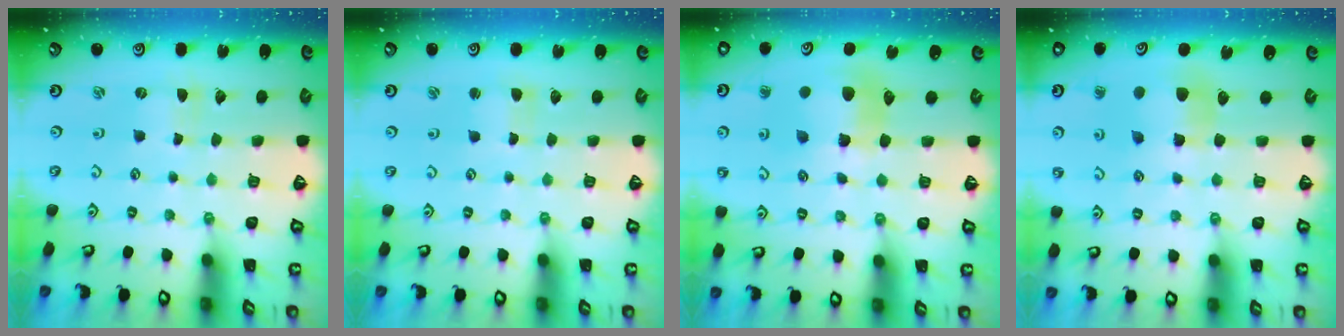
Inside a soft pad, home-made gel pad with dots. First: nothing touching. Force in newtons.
{"total": 1.3, "press": 1.3, "slide": 0.3}
{"total": 10.6, "press": 10.6, "slide": 1.2}
{"total": 6.6, "press": 6.6, "slide": 0.8}